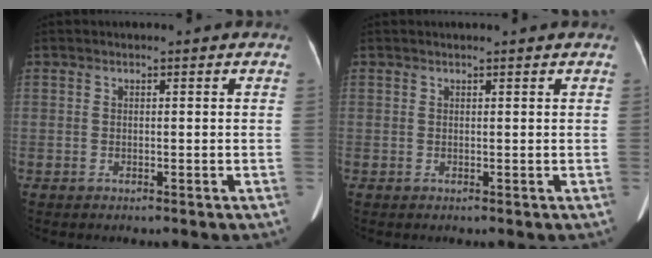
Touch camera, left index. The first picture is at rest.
{"total": 2.0, "force": [1.8, -0.1, 0.8], "torque": [-0.010, 0.018, 0.024]}